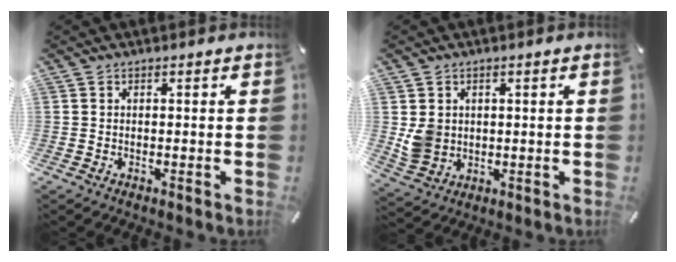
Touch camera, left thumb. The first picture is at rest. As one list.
[{"total": 5.6, "force": [1.2, 5.2, 1.7], "torque": [-0.033, 0.001, 0.024]}]